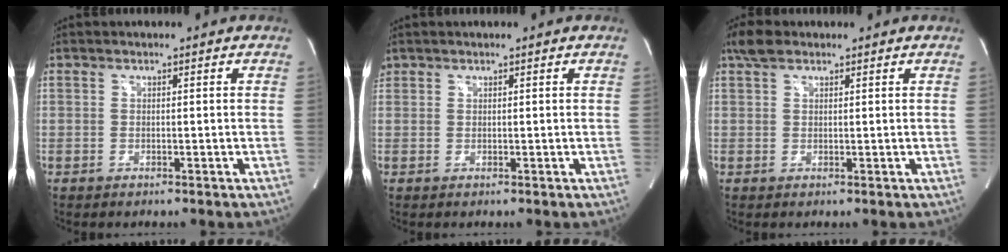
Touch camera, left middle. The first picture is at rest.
{"total": 0.9, "force": [0.7, 0.6, 0.0], "torque": [0.002, 0.014, 0.013]}
{"total": 2.8, "force": [2.0, 1.4, 1.3], "torque": [-0.031, 0.014, 0.040]}